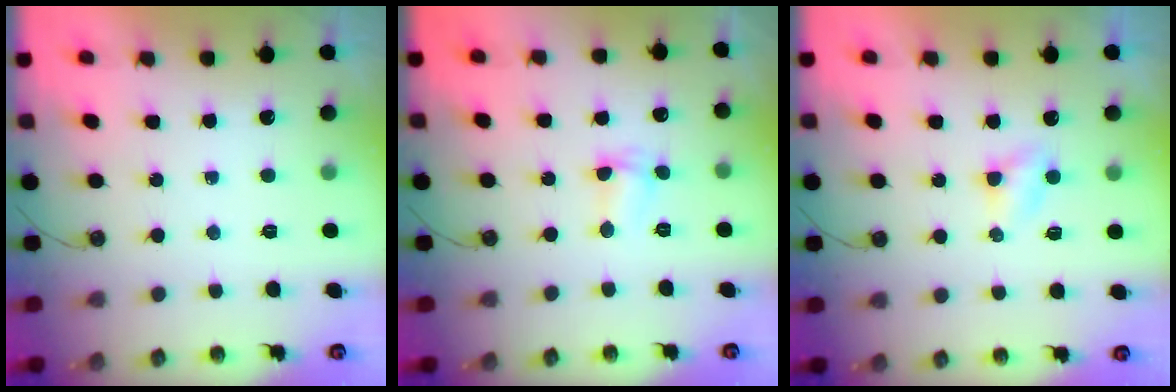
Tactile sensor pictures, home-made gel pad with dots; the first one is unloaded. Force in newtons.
{"total": 2.5, "press": 2.5, "slide": 0.5}
{"total": 2.7, "press": 2.7, "slide": 0.3}